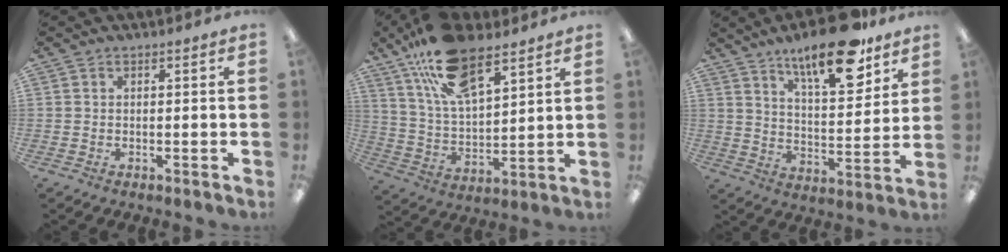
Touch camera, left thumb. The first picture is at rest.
{"total": 18.6, "force": [12.1, 8.0, 11.5], "torque": [-0.214, -0.043, 0.214]}
{"total": 18.6, "force": [13.1, 6.2, 11.6], "torque": [-0.173, -0.074, 0.213]}